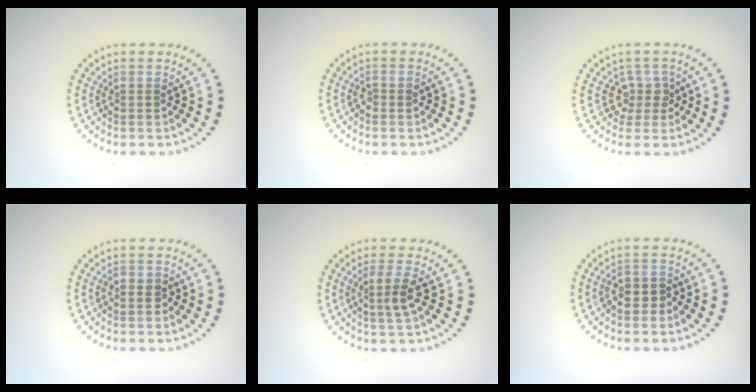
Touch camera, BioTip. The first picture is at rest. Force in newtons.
{"total": 0.8, "press": 0.8, "slide": 0.2}
{"total": 2.0, "press": 1.5, "slide": 1.3}
{"total": 0.9, "press": 0.9, "slide": 0.3}
{"total": 2.6, "press": 2.4, "slide": 1.1}
{"total": 2.3, "press": 2.1, "slide": 0.9}